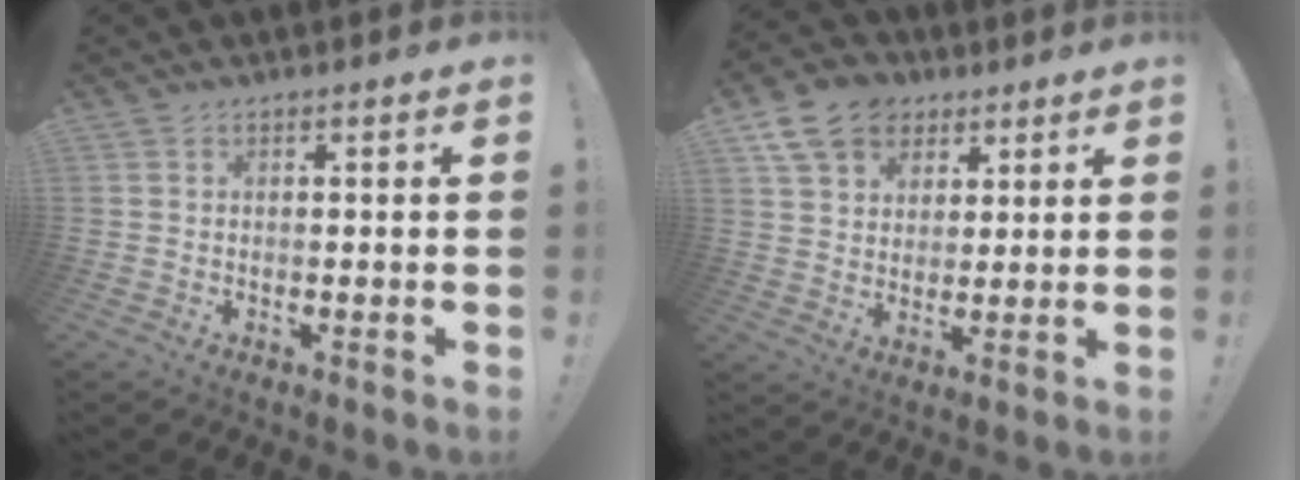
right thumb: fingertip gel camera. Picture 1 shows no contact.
{"total": 12.7, "force": [6.7, 9.6, 5.0], "torque": [-0.076, -0.033, 0.134]}